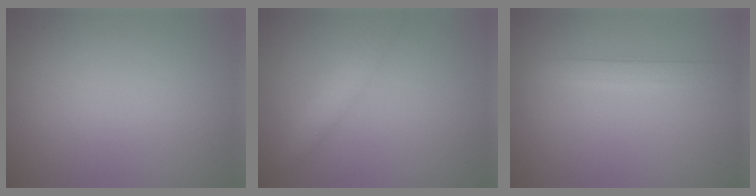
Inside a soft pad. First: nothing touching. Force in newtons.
{"total": 2.3, "press": 2.3, "slide": 0.0}
{"total": 2.1, "press": 2.1, "slide": 0.1}